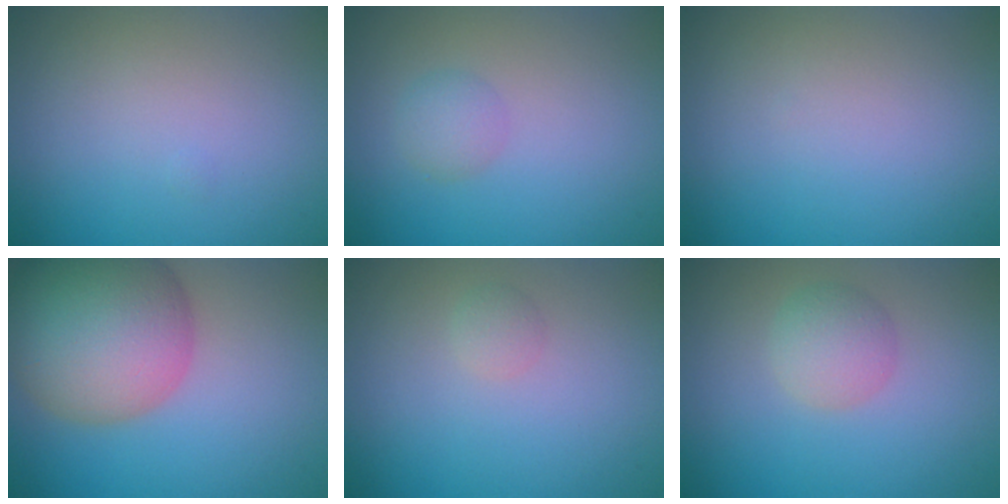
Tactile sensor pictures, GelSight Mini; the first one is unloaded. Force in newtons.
{"total": 1.6, "press": 1.6, "slide": 0.0}
{"total": 0.0}
{"total": 11.8, "press": 11.8, "slide": 0.7}
{"total": 0.9, "press": 0.9, "slide": 0.1}
{"total": 2.6, "press": 2.6, "slide": 0.1}